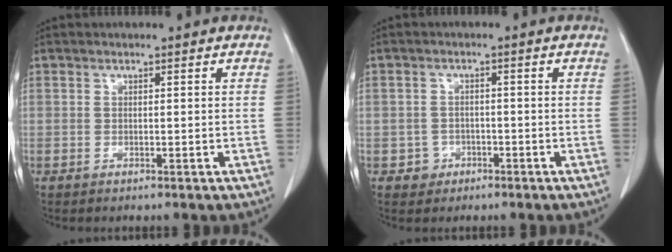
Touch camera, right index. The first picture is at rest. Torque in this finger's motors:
{"motor_torque": [-0.66, 0.13, -0.83, -0.21]}